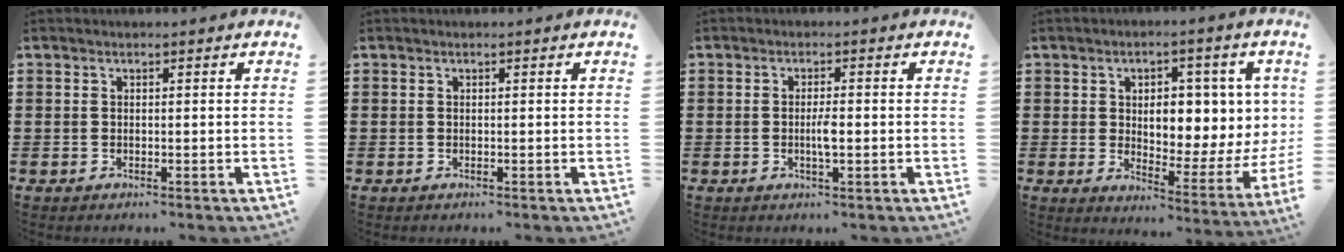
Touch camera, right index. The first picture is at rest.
{"total": 0.0}
{"total": 2.5, "force": [-0.4, 0.5, 2.4], "torque": [-0.044, 0.000, -0.008]}
{"total": 6.7, "force": [1.9, 3.8, 5.2], "torque": [-0.083, -0.005, 0.026]}